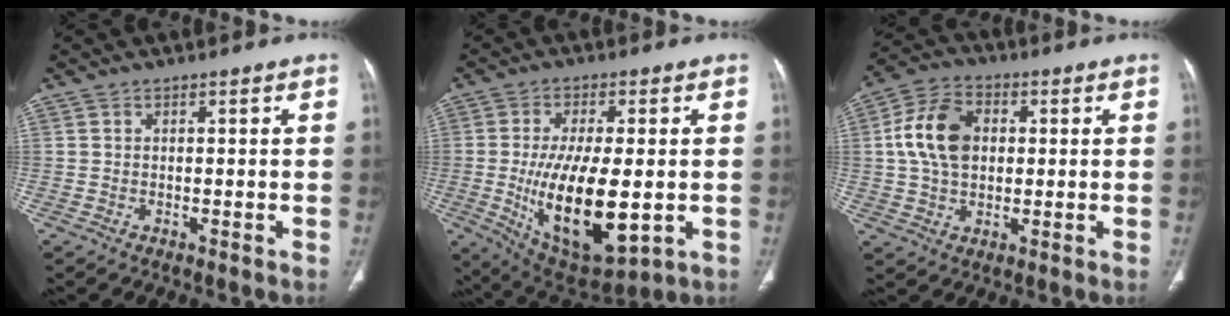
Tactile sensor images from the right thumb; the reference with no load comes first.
{"total": 18.5, "force": [-2.8, 7.7, 16.6], "torque": [-0.285, -0.024, -0.024]}
{"total": 11.6, "force": [1.4, 8.1, 8.2], "torque": [-0.144, 0.015, 0.019]}